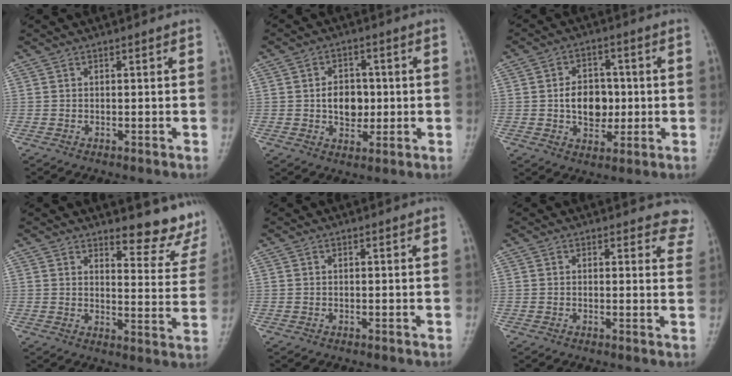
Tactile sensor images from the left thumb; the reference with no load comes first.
{"total": 6.7, "force": [-0.1, 5.0, 4.4], "torque": [-0.037, 0.002, -0.002]}
{"total": 8.7, "force": [-0.2, 6.5, 5.8], "torque": [-0.056, 0.005, -0.005]}
{"total": 9.5, "force": [8.2, 2.9, 3.6], "torque": [-0.014, -0.073, 0.093]}
{"total": 0.0}
{"total": 4.5, "force": [4.2, 1.8, 0.2], "torque": [0.039, -0.022, 0.016]}